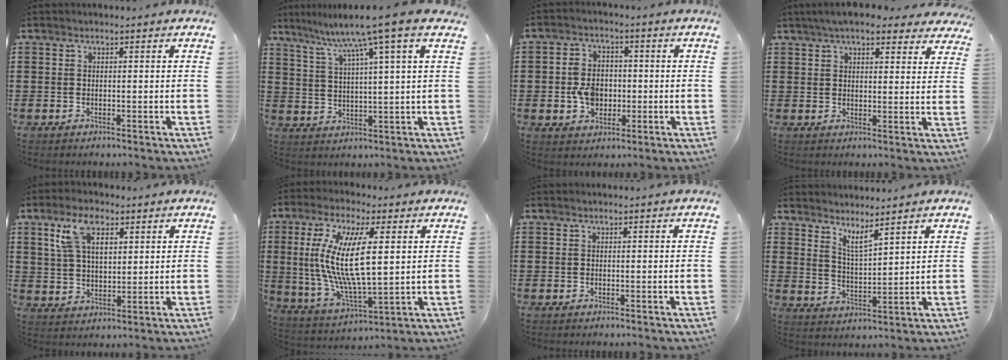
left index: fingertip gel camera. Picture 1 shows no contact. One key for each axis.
{"total": 7.8, "fx": 5.5, "fy": -1.0, "fz": 5.5, "tx": -0.125, "ty": -0.027, "tz": 0.087}
{"total": 6.0, "fx": -0.8, "fy": 4.6, "fz": 3.8, "tx": -0.084, "ty": 0.004, "tz": -0.020}
{"total": 5.7, "fx": 4.9, "fy": 1.2, "fz": 2.6, "tx": -0.056, "ty": -0.009, "tz": 0.089}
{"total": 7.4, "fx": 4.1, "fy": 3.7, "fz": 5.0, "tx": -0.107, "ty": 0.010, "tz": 0.073}
{"total": 13.2, "fx": 3.1, "fy": 4.4, "fz": 12.1, "tx": -0.264, "ty": -0.006, "tz": 0.051}
{"total": 0.0}
{"total": 4.0, "fx": 3.6, "fy": -0.1, "fz": 1.7, "tx": -0.044, "ty": -0.016, "tz": 0.065}